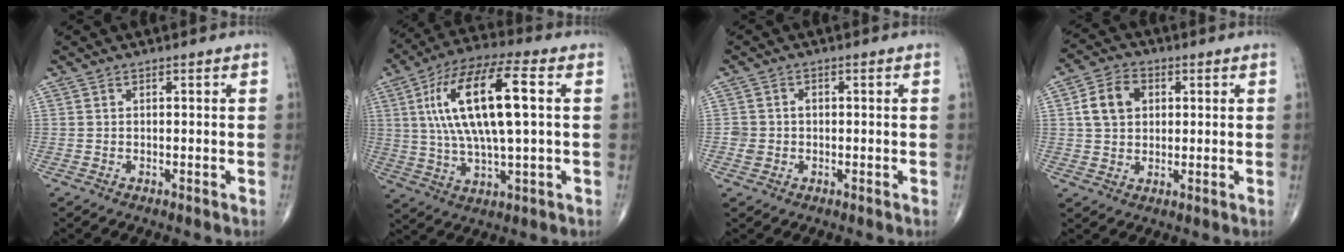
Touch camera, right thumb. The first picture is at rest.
{"total": 19.0, "force": [3.5, 5.8, 17.8], "torque": [-0.347, 0.017, 0.061]}
{"total": 2.6, "force": [-0.3, 2.4, 1.0], "torque": [-0.010, 0.009, -0.004]}
{"total": 7.9, "force": [1.7, 6.0, 4.7], "torque": [-0.071, 0.009, 0.026]}